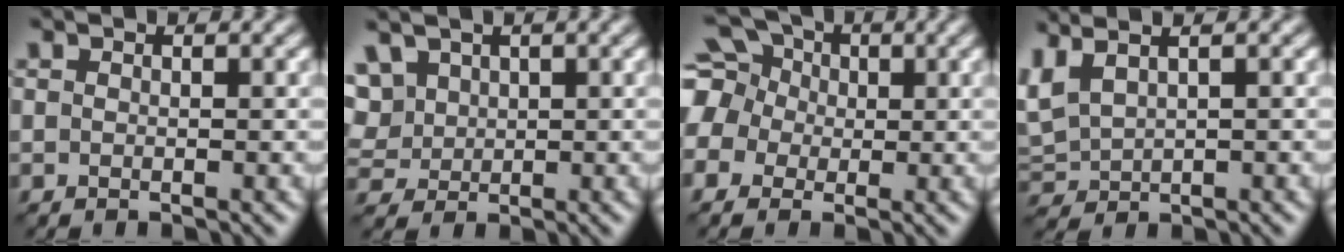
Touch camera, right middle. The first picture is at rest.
{"total": 7.7, "force": [3.6, 5.6, 4.0], "torque": [-0.084, 0.031, 0.055]}
{"total": 12.3, "force": [3.1, 10.3, 5.8], "torque": [-0.162, 0.042, 0.027]}
{"total": 3.0, "force": [1.1, 1.6, 2.3], "torque": [-0.070, 0.014, 0.034]}